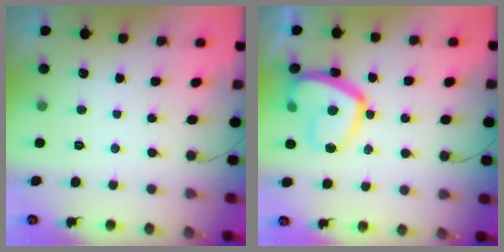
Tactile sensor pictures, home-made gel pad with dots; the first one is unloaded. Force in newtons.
{"total": 16.1, "press": 16.1, "slide": 1.6}